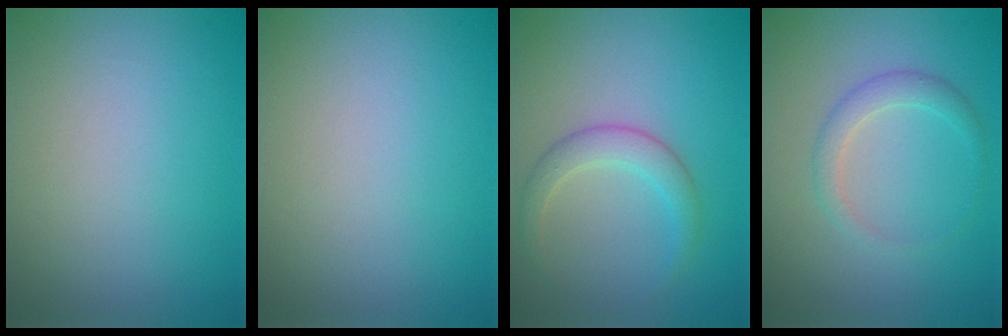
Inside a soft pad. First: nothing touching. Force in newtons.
{"total": 0.0}
{"total": 2.5, "press": 2.5, "slide": 0.2}
{"total": 1.8, "press": 1.8, "slide": 0.1}